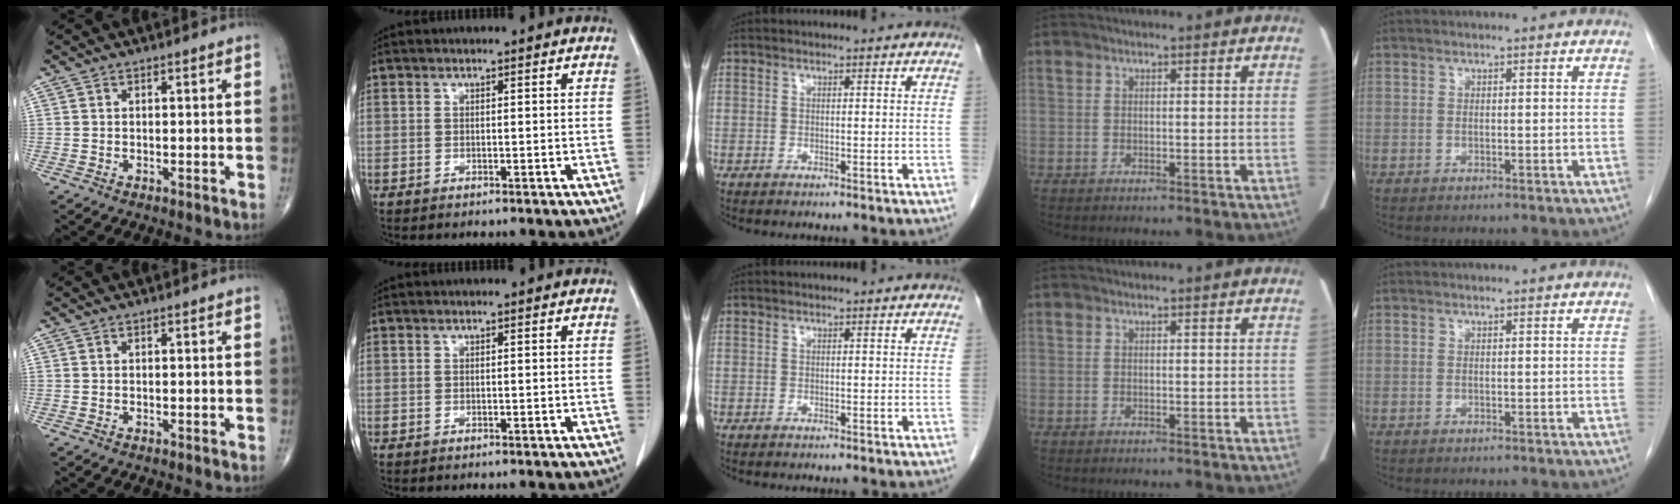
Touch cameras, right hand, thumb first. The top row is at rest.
{}